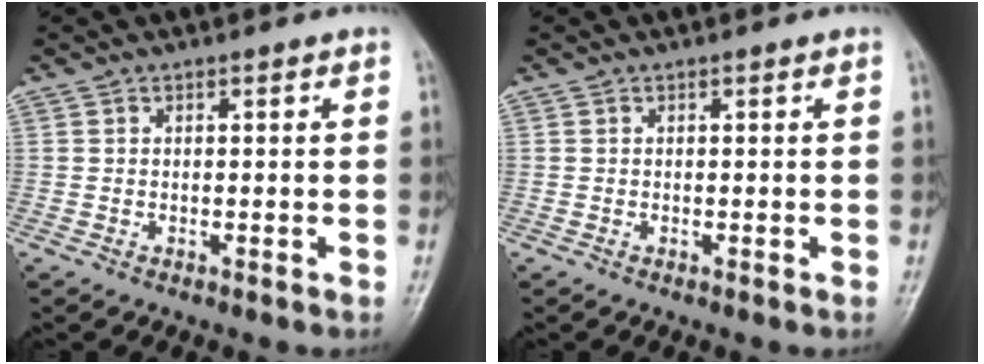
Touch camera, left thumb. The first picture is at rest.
{"total": 0.0}